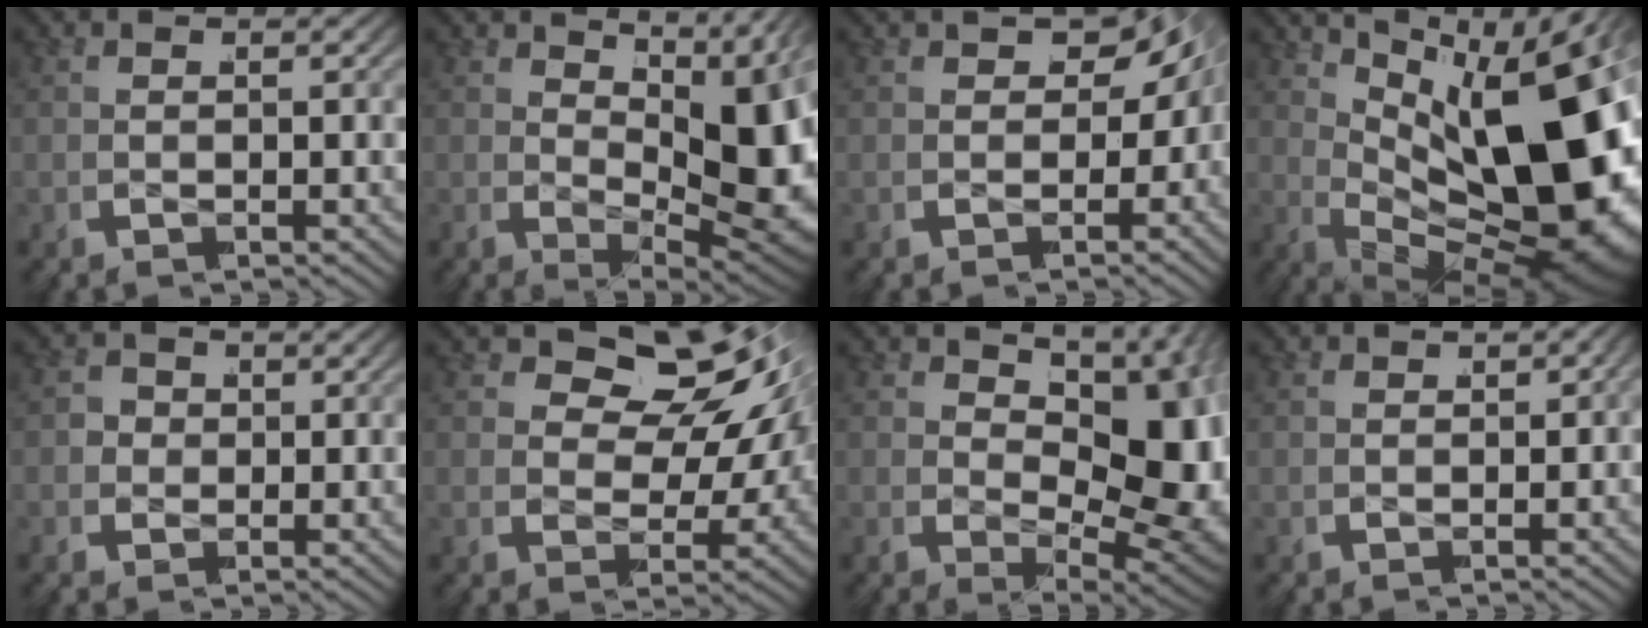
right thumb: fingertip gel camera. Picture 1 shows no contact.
{"total": 10.8, "force": [-0.5, 5.0, 9.6], "torque": [-0.158, -0.023, 0.016]}
{"total": 7.0, "force": [0.8, 4.7, 5.1], "torque": [-0.079, -0.012, 0.016]}
{"total": 21.3, "force": [-0.4, 11.7, 17.8], "torque": [-0.278, -0.024, 0.013]}
{"total": 3.2, "force": [-0.1, 2.9, 1.3], "torque": [-0.024, -0.008, -0.002]}
{"total": 11.9, "force": [2.0, 7.9, 8.7], "torque": [-0.115, -0.003, 0.023]}
{"total": 13.5, "force": [-0.6, 6.9, 11.6], "torque": [-0.183, -0.032, 0.011]}
{"total": 0.8, "force": [-0.3, 0.5, 0.6], "torque": [-0.005, -0.003, -0.004]}